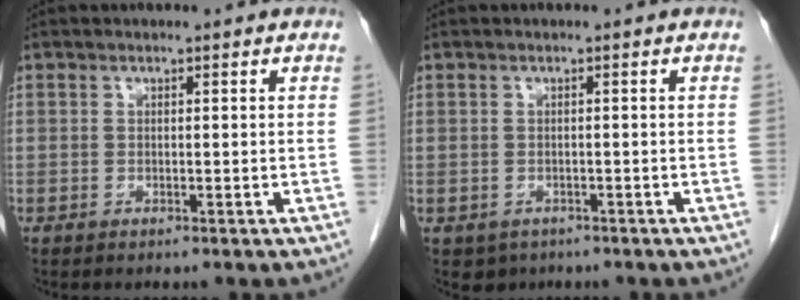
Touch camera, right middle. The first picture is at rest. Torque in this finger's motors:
{"motor_torque": [-0.02, 0.08, 0.00, 0.00]}